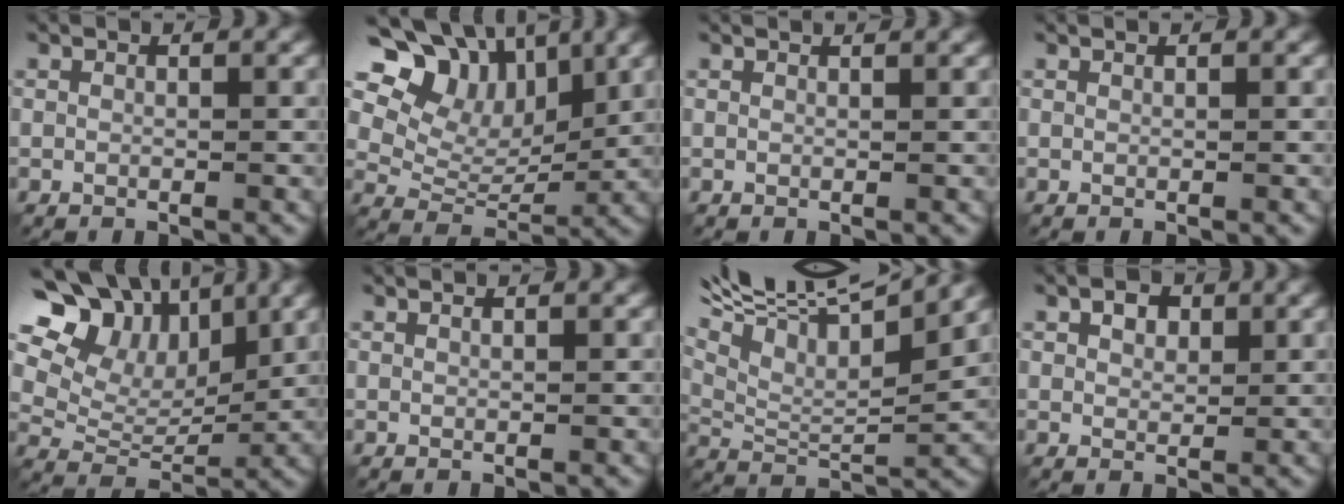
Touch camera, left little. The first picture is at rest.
{"total": 11.7, "force": [5.9, 8.0, 6.3], "torque": [-0.132, 0.029, 0.091]}
{"total": 1.9, "force": [1.4, 0.7, 1.0], "torque": [0.003, 0.011, 0.001]}
{"total": 0.0}
{"total": 13.7, "force": [6.8, 9.5, 7.1], "torque": [-0.145, 0.037, 0.109]}
{"total": 0.6, "force": [0.4, 0.2, 0.4], "torque": [-0.003, 0.002, 0.001]}
{"total": 13.6, "force": [8.2, 4.7, 9.8], "torque": [-0.195, 0.045, 0.130]}
{"total": 2.5, "force": [0.8, 1.8, 1.6], "torque": [-0.025, 0.002, 0.009]}